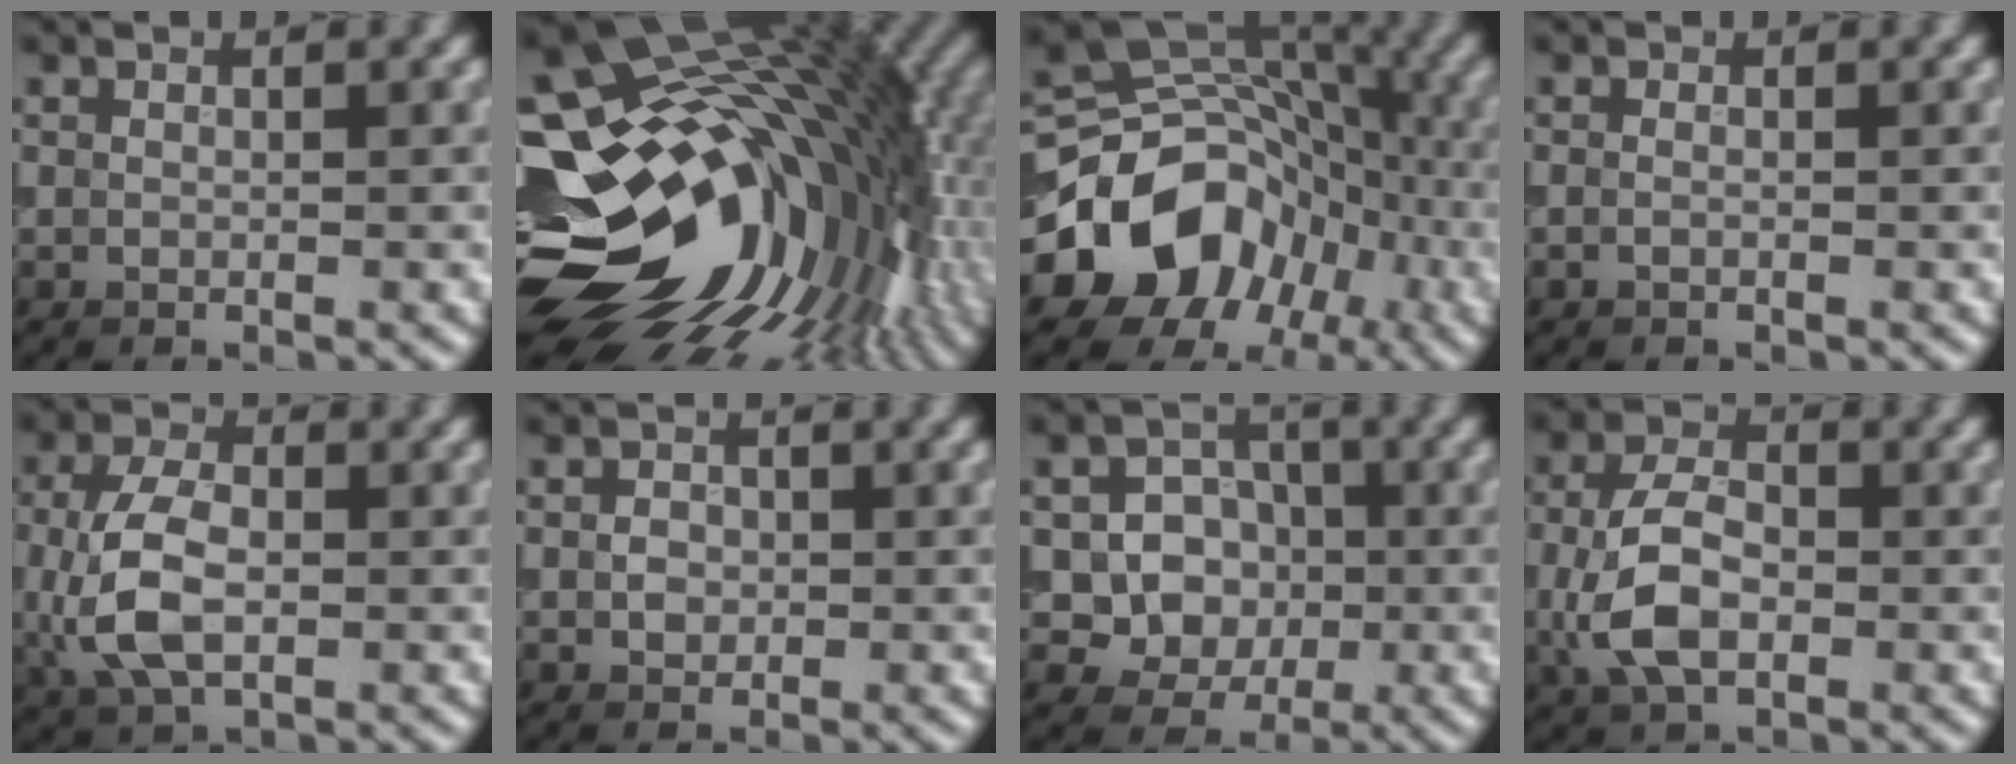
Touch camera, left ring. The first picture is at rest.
{"total": 19.5, "force": [-0.1, 12.6, 14.9], "torque": [-0.229, -0.027, 0.016]}
{"total": 15.2, "force": [-5.4, 12.5, 6.8], "torque": [-0.116, -0.009, -0.113]}
{"total": 0.6, "force": [-0.1, 0.3, 0.5], "torque": [-0.008, -0.008, -0.011]}
{"total": 6.1, "force": [-0.5, 3.6, 4.8], "torque": [-0.111, -0.004, -0.011]}
{"total": 1.6, "force": [0.0, 1.4, 0.9], "torque": [-0.016, 0.000, -0.005]}
{"total": 7.3, "force": [-0.4, 6.6, 3.1], "torque": [-0.039, 0.008, -0.032]}
{"total": 5.9, "force": [-1.1, 3.6, 4.5], "torque": [-0.101, -0.003, -0.024]}